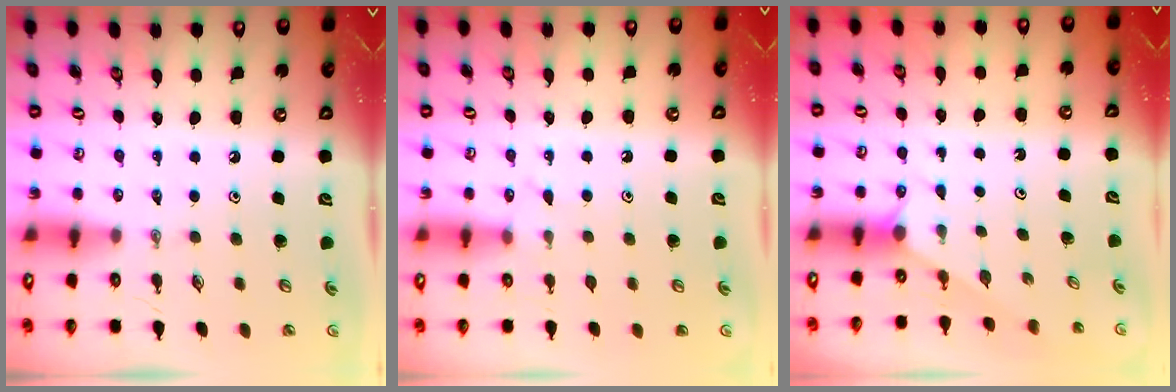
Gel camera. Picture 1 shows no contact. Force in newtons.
{"total": 4.5, "press": 4.5, "slide": 0.6}
{"total": 0.9, "press": 0.9, "slide": 0.2}